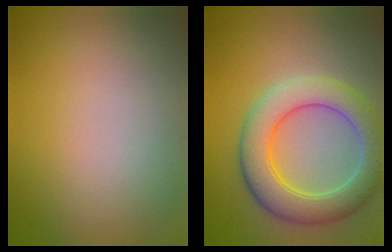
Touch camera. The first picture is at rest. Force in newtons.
{"total": 6.9, "press": 6.9, "slide": 0.8}